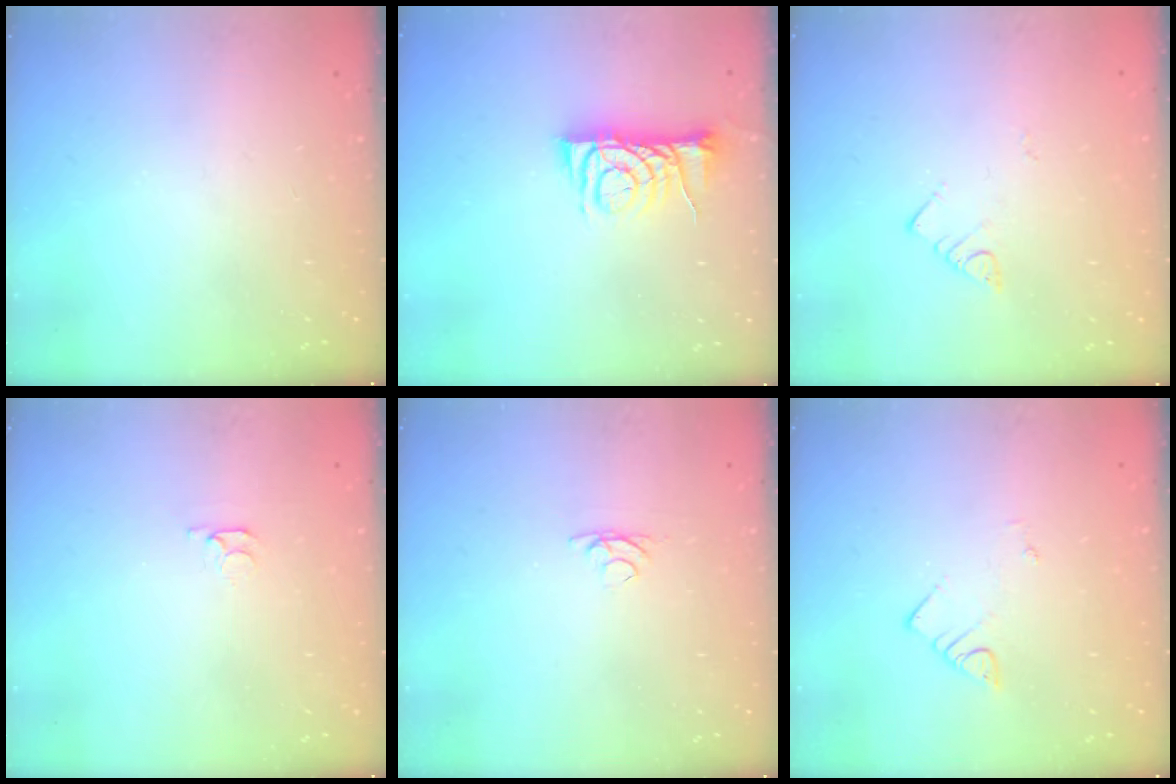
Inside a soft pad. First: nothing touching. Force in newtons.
{"total": 7.4, "press": 7.3, "slide": 0.4}
{"total": 2.7, "press": 2.7, "slide": 0.3}
{"total": 3.2, "press": 3.2, "slide": 0.5}
{"total": 2.8, "press": 2.8, "slide": 0.5}
{"total": 2.6, "press": 2.6, "slide": 0.2}